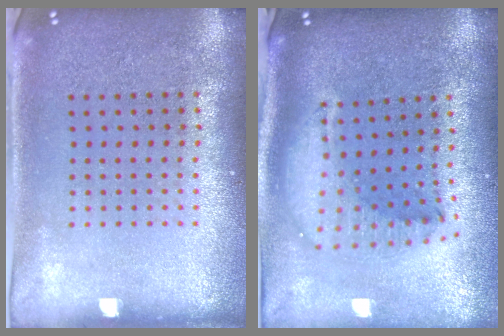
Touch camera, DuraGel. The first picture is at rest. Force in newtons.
{"total": 2.1, "press": 1.6, "slide": 1.3}